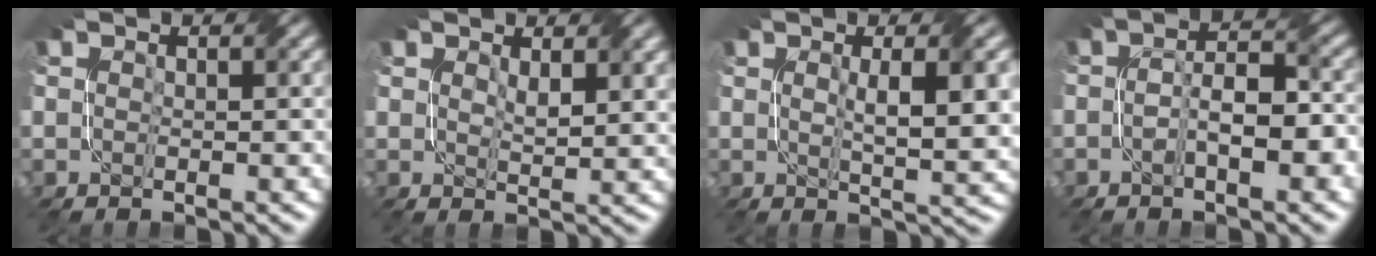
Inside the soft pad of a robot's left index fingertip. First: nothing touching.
{"total": 2.2, "force": [1.3, 0.7, 1.6], "torque": [-0.032, -0.003, 0.028]}
{"total": 6.1, "force": [1.1, 1.4, 5.9], "torque": [-0.087, 0.000, 0.022]}
{"total": 5.1, "force": [-1.4, 1.7, 4.6], "torque": [-0.076, 0.008, -0.027]}